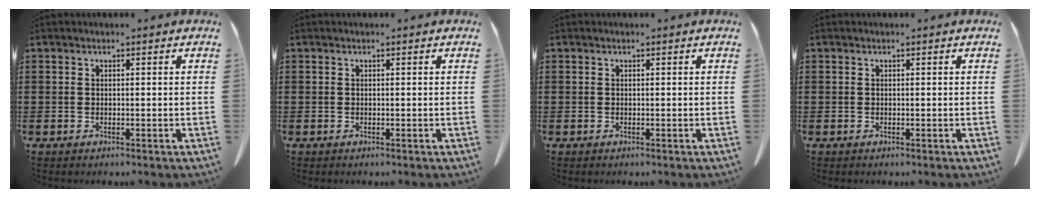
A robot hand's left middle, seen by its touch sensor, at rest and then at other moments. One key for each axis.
{"total": 0.0}
{"total": 0.0}
{"total": 0.0}